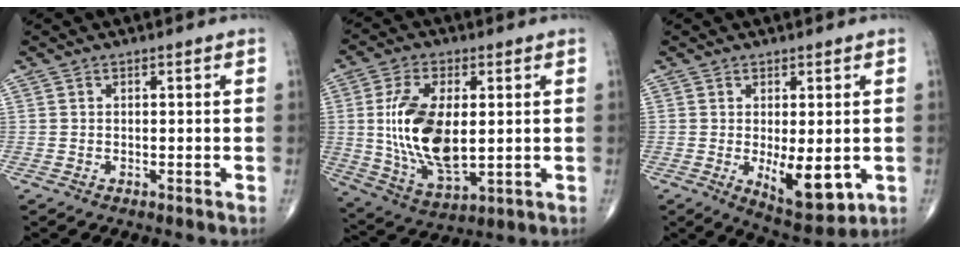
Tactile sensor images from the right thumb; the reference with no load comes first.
{"total": 16.4, "force": [1.1, 8.3, 14.1], "torque": [-0.269, -0.017, 0.031]}
{"total": 9.1, "force": [-1.6, 3.8, 8.1], "torque": [-0.107, -0.023, -0.012]}